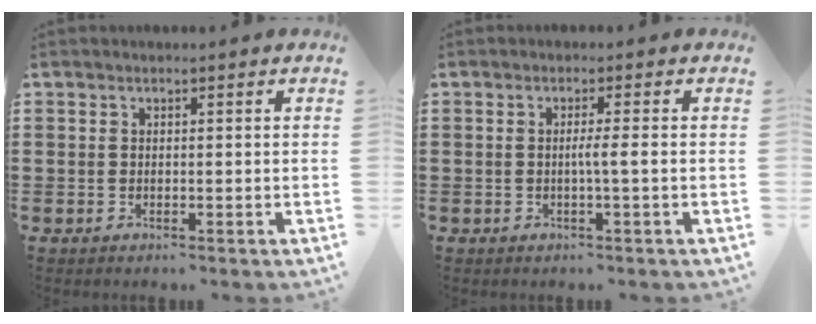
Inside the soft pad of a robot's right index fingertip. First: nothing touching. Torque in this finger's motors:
{"motor_torque": [0.42, -0.31, 0.06, 0.08]}